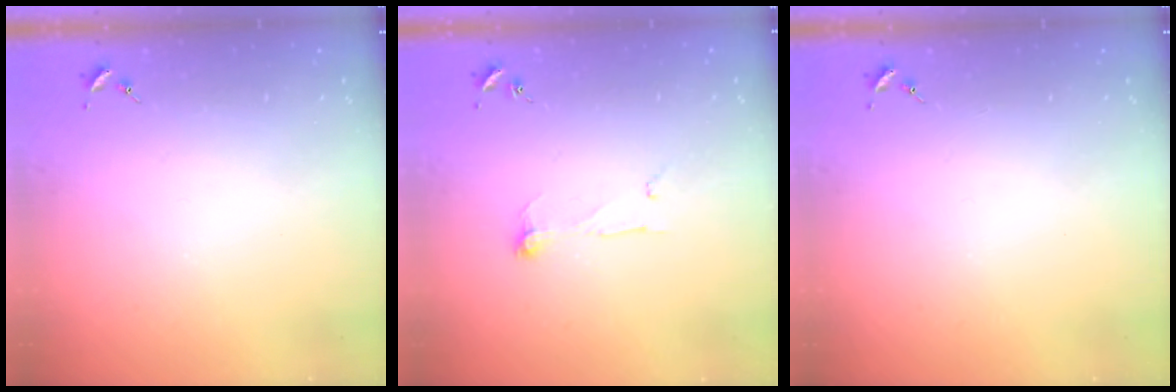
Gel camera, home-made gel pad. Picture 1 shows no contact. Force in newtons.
{"total": 6.6, "press": 6.6, "slide": 0.3}
{"total": 0.0}